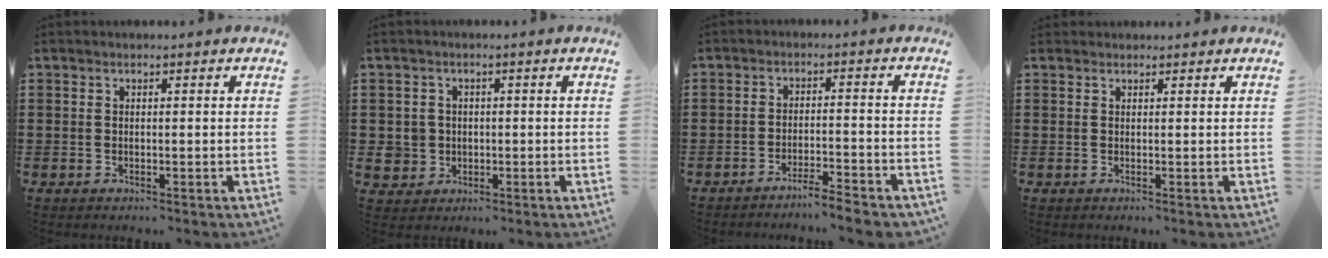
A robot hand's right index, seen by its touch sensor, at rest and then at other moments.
{"total": 3.1, "force": [-0.4, 3.0, 0.4], "torque": [-0.022, 0.008, -0.012]}
{"total": 3.7, "force": [-3.6, -0.3, 1.1], "torque": [-0.020, -0.004, -0.073]}
{"total": 0.6, "force": [0.5, 0.2, -0.1], "torque": [0.002, 0.002, 0.011]}